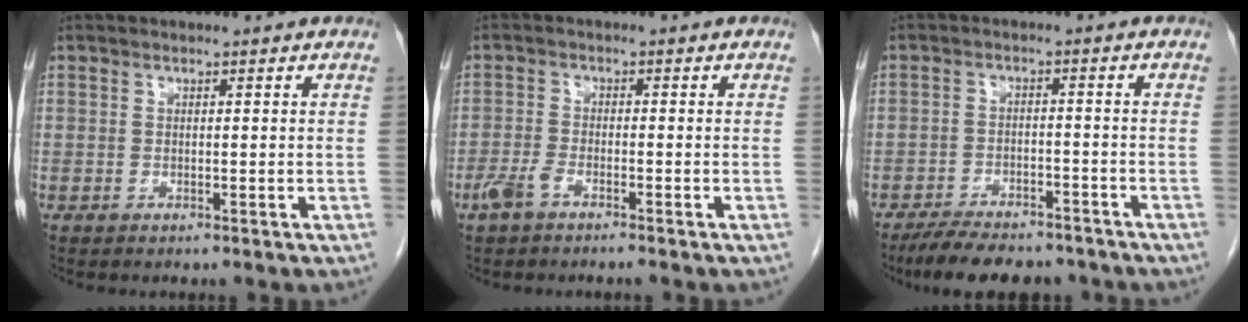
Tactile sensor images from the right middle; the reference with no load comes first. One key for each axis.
{"total": 2.9, "fx": -2.1, "fy": 0.7, "fz": 1.9, "tx": -0.047, "ty": -0.002, "tz": -0.045}
{"total": 11.2, "fx": -9.6, "fy": 3.5, "fz": 4.6, "tx": -0.069, "ty": -0.002, "tz": -0.141}